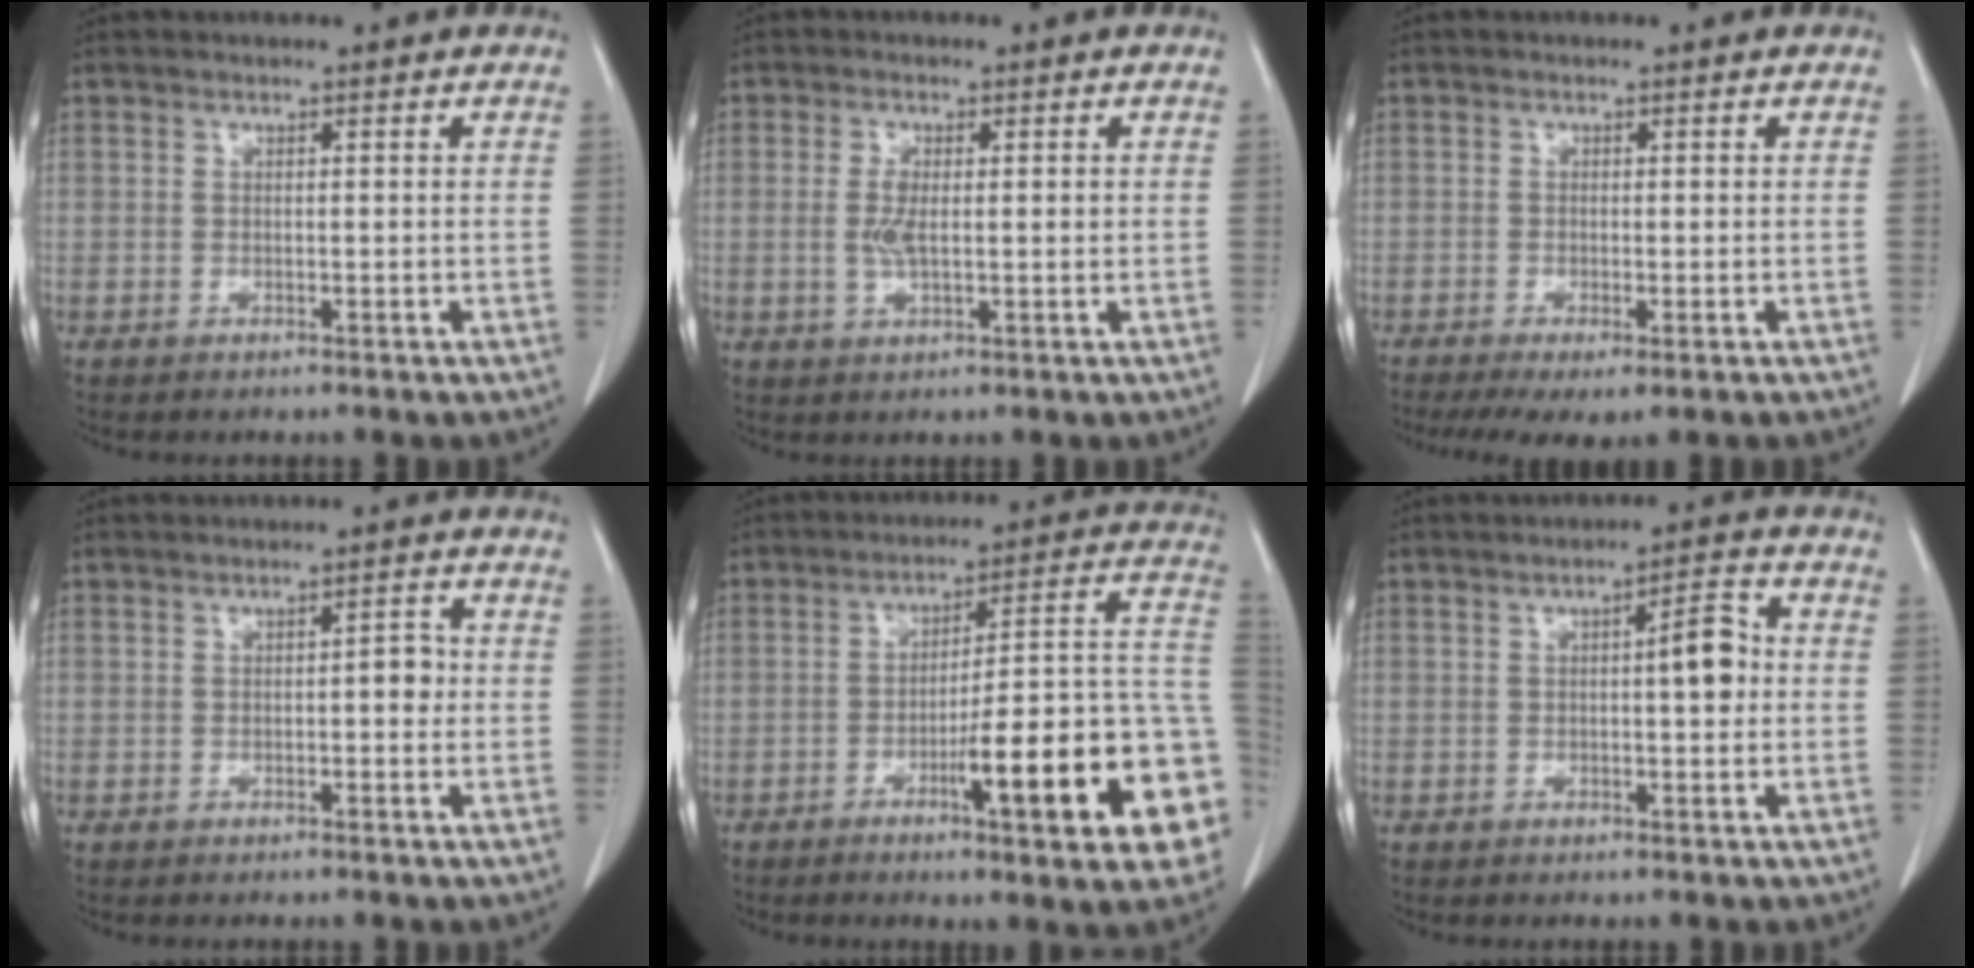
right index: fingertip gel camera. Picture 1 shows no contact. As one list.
[{"total": 4.2, "force": [0.1, 1.5, 3.9], "torque": [-0.081, 0.001, 0.004]}, {"total": 5.5, "force": [-3.5, 1.3, 4.0], "torque": [-0.065, -0.018, -0.057]}, {"total": 2.5, "force": [-0.2, 1.0, 2.3], "torque": [-0.026, 0.007, -0.004]}, {"total": 19.2, "force": [-6.6, 2.2, 17.9], "torque": [-0.171, 0.021, -0.090]}, {"total": 4.9, "force": [0.2, 1.2, 4.8], "torque": [-0.066, 0.011, -0.001]}]